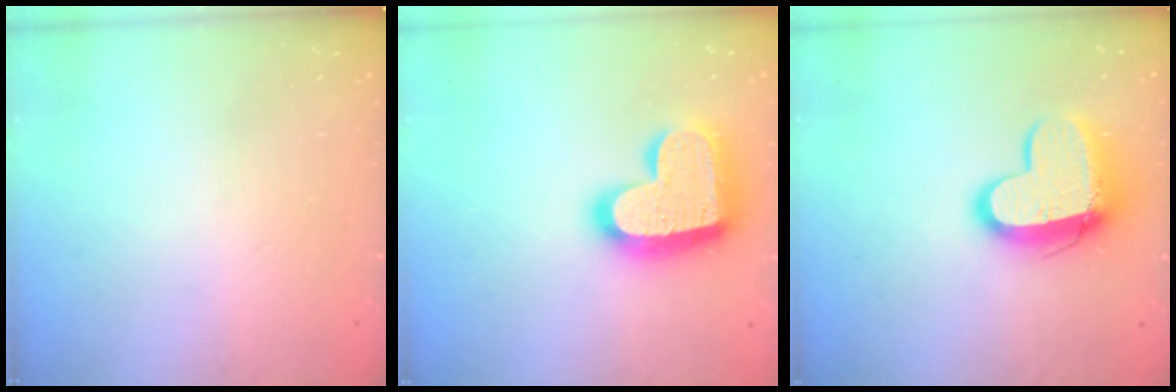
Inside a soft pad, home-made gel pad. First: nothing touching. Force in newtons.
{"total": 20.5, "press": 20.4, "slide": 1.5}
{"total": 13.1, "press": 13.0, "slide": 1.1}